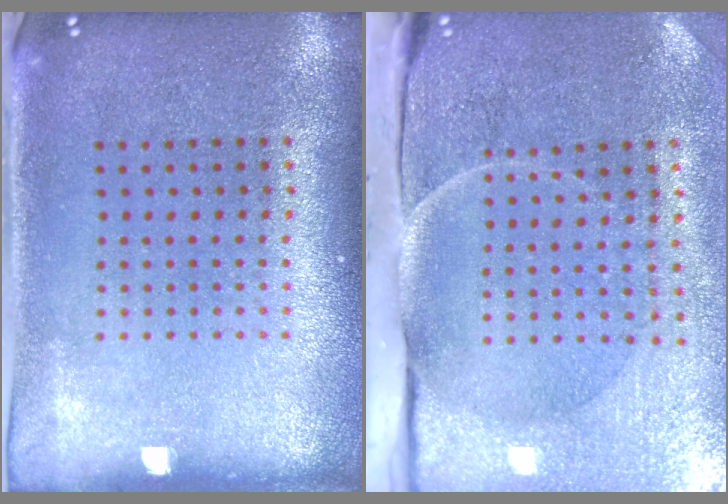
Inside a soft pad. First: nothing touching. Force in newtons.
{"total": 4.9, "press": 3.9, "slide": 3.0}